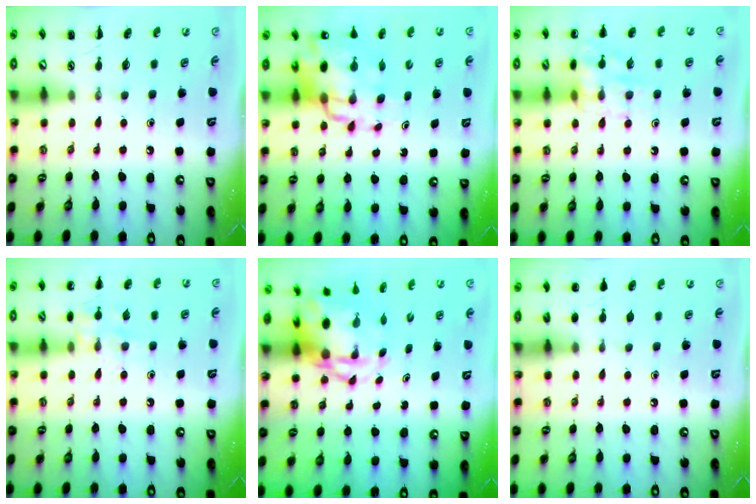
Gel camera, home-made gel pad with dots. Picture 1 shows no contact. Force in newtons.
{"total": 14.2, "press": 13.6, "slide": 4.1}
{"total": 13.3, "press": 13.3, "slide": 1.0}
{"total": 9.2, "press": 9.1, "slide": 1.1}
{"total": 5.1, "press": 4.9, "slide": 1.4}
{"total": 1.1, "press": 1.1, "slide": 0.2}